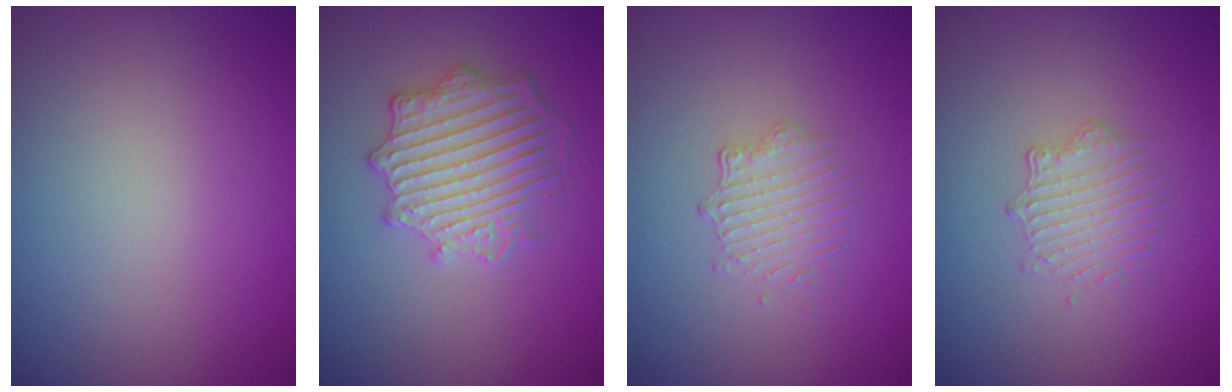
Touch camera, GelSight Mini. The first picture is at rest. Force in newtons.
{"total": 4.1, "press": 4.1, "slide": 0.3}
{"total": 1.7, "press": 1.1, "slide": 1.3}
{"total": 1.7, "press": 1.1, "slide": 1.3}